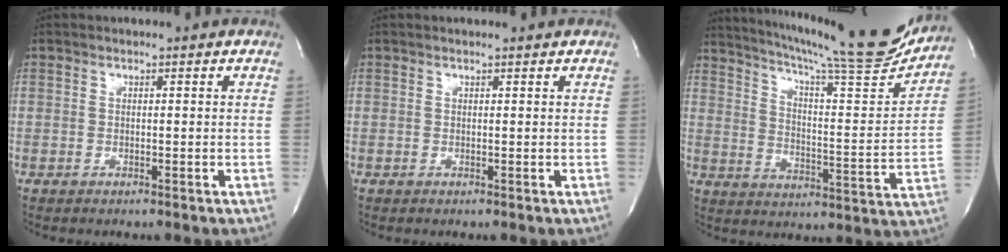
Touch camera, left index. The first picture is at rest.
{"total": 0.8, "force": [0.7, -0.1, 0.1], "torque": [-0.007, -0.002, 0.009]}
{"total": 21.8, "force": [19.7, 0.9, 9.1], "torque": [-0.147, -0.058, 0.266]}